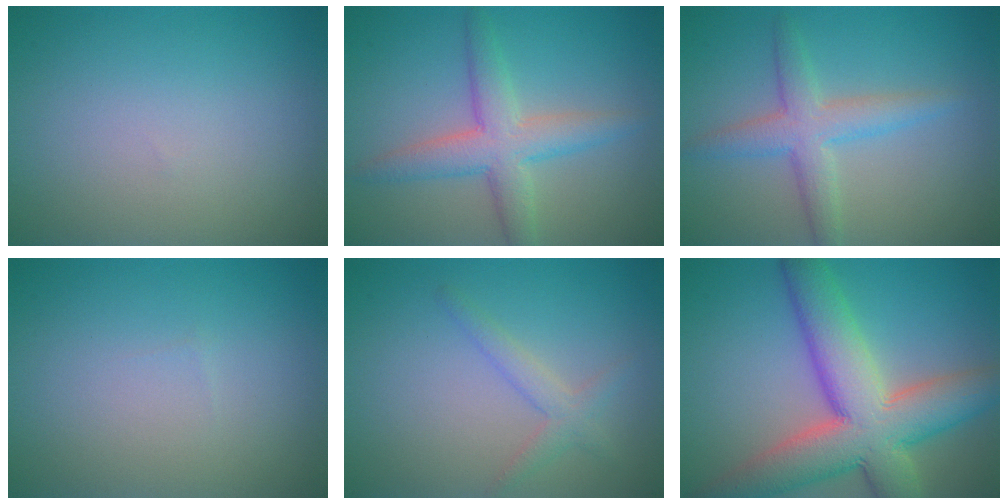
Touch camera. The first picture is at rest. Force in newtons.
{"total": 4.1, "press": 4.1, "slide": 0.1}
{"total": 3.8, "press": 3.8, "slide": 0.0}
{"total": 0.0}
{"total": 2.0, "press": 2.0, "slide": 0.2}
{"total": 10.8, "press": 10.7, "slide": 1.0}